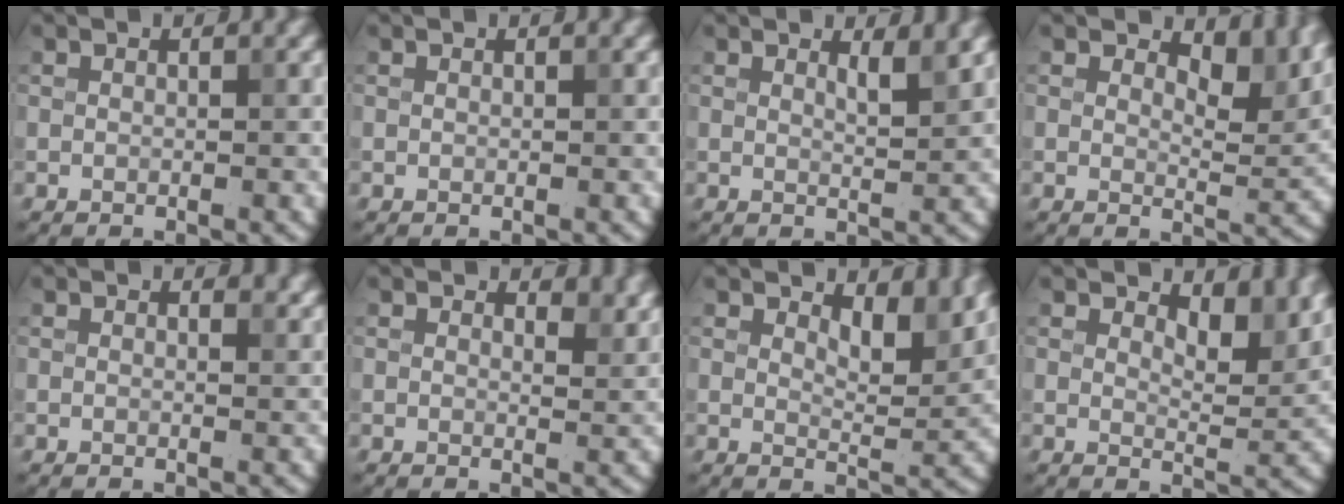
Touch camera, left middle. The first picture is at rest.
{"total": 0.0}
{"total": 1.8, "force": [1.2, 0.4, 1.2], "torque": [-0.013, -0.002, 0.017]}
{"total": 5.6, "force": [3.6, 2.3, 3.5], "torque": [-0.046, -0.004, 0.044]}
{"total": 1.0, "force": [0.8, 0.3, 0.4], "torque": [-0.003, -0.003, 0.014]}
{"total": 2.3, "force": [1.8, 0.9, 1.1], "torque": [-0.017, -0.006, 0.021]}
{"total": 4.0, "force": [2.8, 1.6, 2.5], "torque": [-0.038, -0.008, 0.035]}
{"total": 4.3, "force": [3.1, 1.6, 2.6], "torque": [-0.038, -0.007, 0.038]}